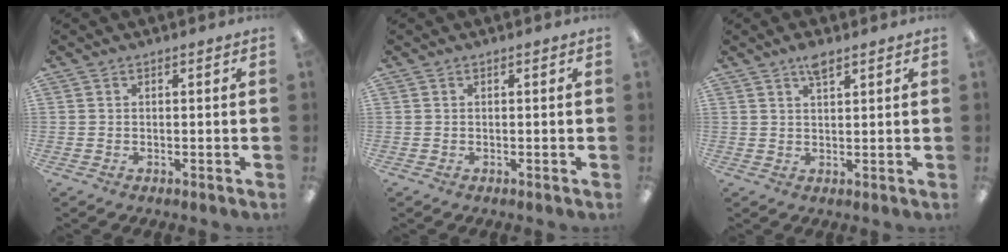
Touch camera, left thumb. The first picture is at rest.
{"total": 0.0}
{"total": 3.3, "force": [2.5, 0.9, 2.0], "torque": [-0.038, 0.000, 0.042]}